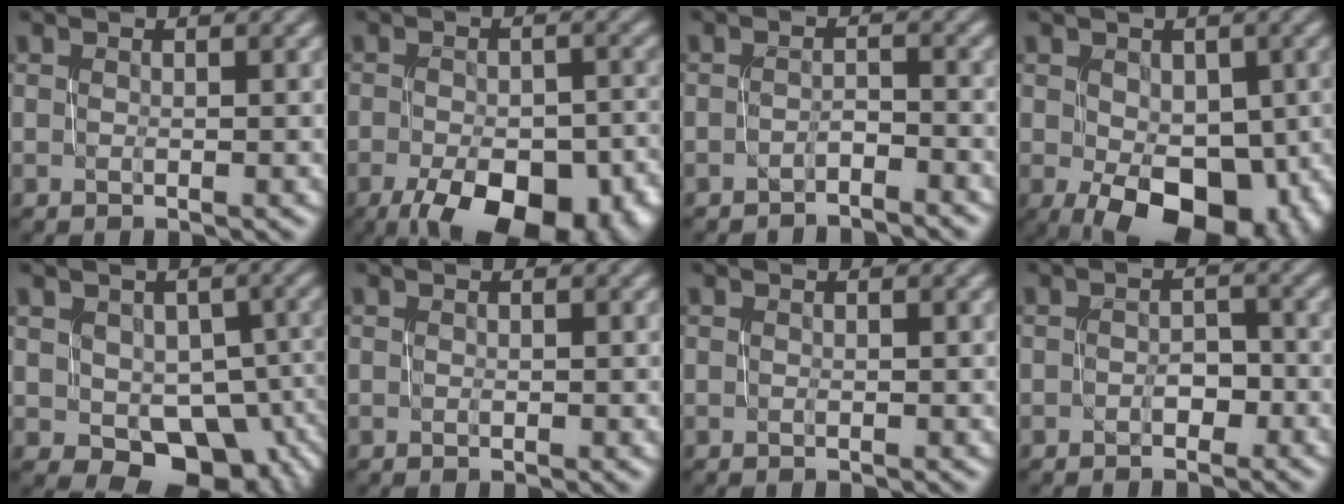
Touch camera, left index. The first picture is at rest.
{"total": 13.5, "force": [-7.1, 7.0, 9.1], "torque": [-0.115, -0.028, -0.099]}
{"total": 1.3, "force": [-1.3, 0.0, 0.2], "torque": [0.001, 0.005, -0.025]}
{"total": 11.4, "force": [-3.7, 7.1, 8.1], "torque": [-0.124, -0.038, -0.044]}
{"total": 8.9, "force": [-2.3, 6.5, 5.7], "torque": [-0.075, -0.027, -0.015]}
{"total": 0.0}
{"total": 0.0}
{"total": 1.4, "force": [-0.9, 0.8, 0.7], "torque": [-0.008, 0.006, -0.014]}